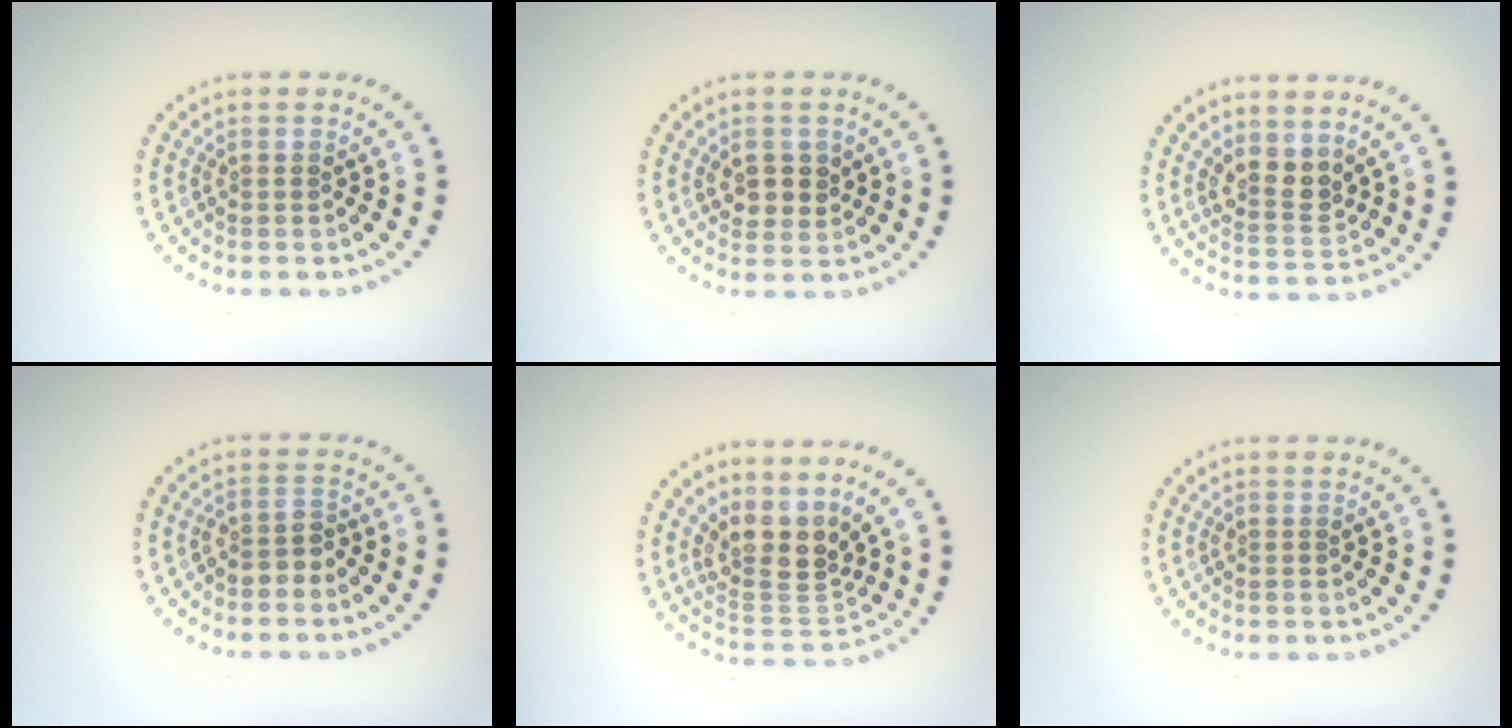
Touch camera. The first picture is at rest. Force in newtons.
{"total": 2.5, "press": 2.4, "slide": 0.8}
{"total": 2.8, "press": 2.4, "slide": 1.3}
{"total": 1.6, "press": 1.3, "slide": 1.0}
{"total": 3.9, "press": 2.9, "slide": 2.6}
{"total": 0.0}